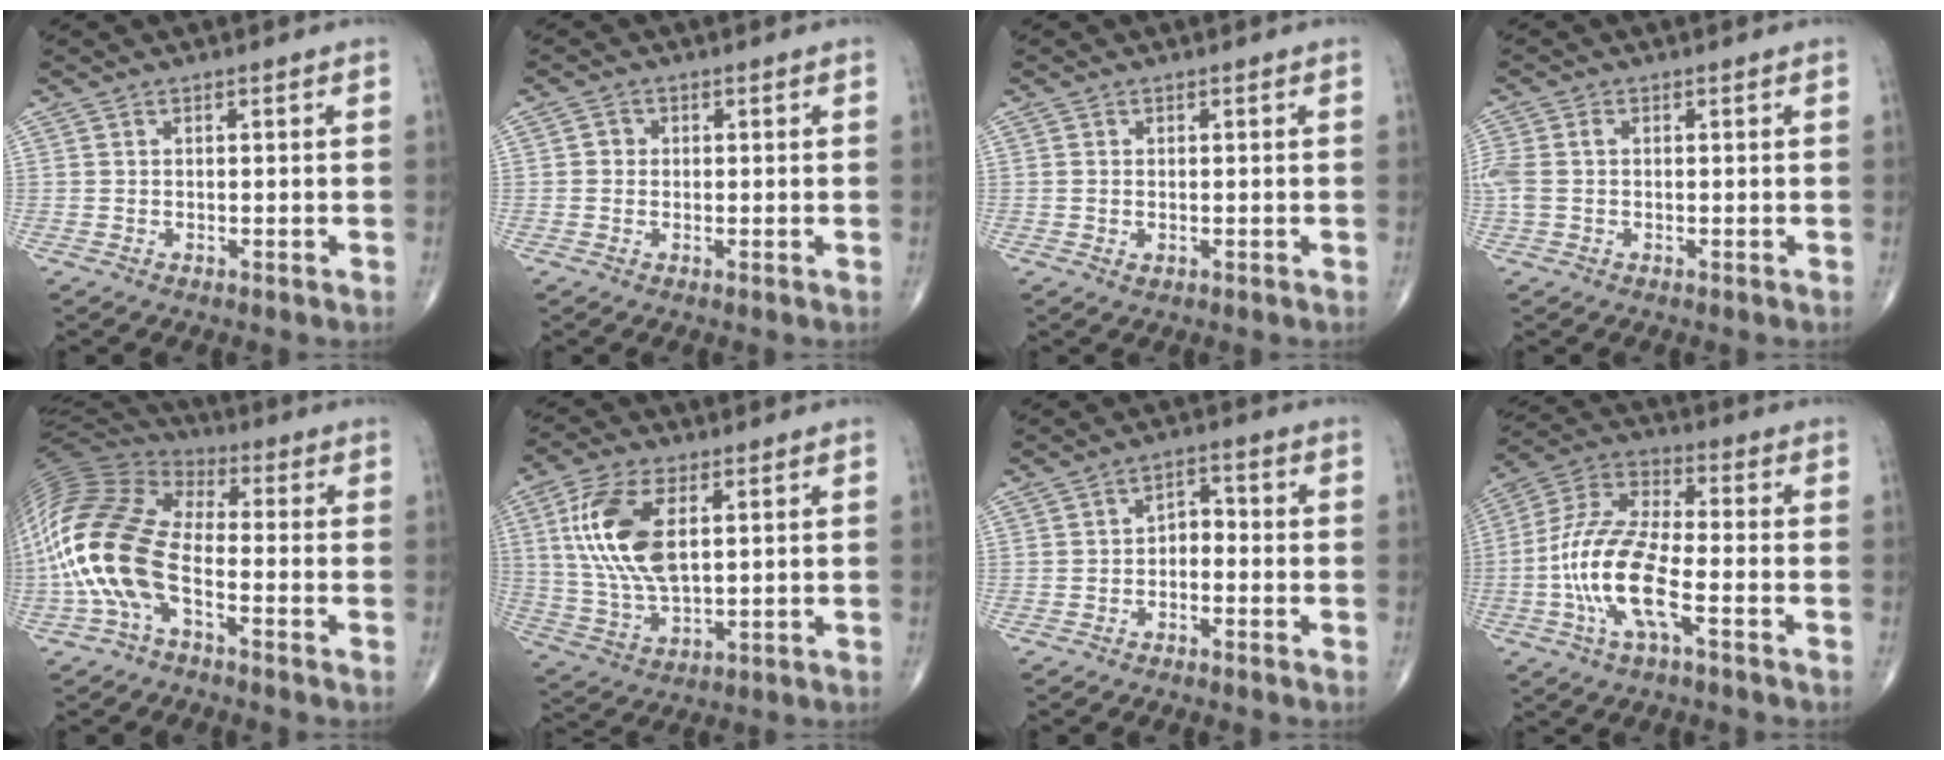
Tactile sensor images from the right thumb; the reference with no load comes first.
{"total": 1.6, "force": [0.0, 1.5, 0.5], "torque": [0.000, 0.004, -0.003]}
{"total": 1.0, "force": [-0.1, 0.7, 0.7], "torque": [-0.013, -0.001, -0.001]}
{"total": 4.0, "force": [0.0, 2.7, 3.0], "torque": [-0.095, 0.013, -0.001]}
{"total": 17.7, "force": [-4.8, 8.6, 14.8], "torque": [-0.327, 0.045, -0.099]}
{"total": 14.3, "force": [3.6, 6.9, 12.0], "torque": [-0.248, -0.008, 0.075]}
{"total": 3.3, "force": [-1.2, 2.2, 2.2], "torque": [-0.020, 0.028, -0.030]}
{"total": 14.4, "force": [-4.3, 4.8, 12.9], "torque": [-0.277, 0.030, -0.087]}